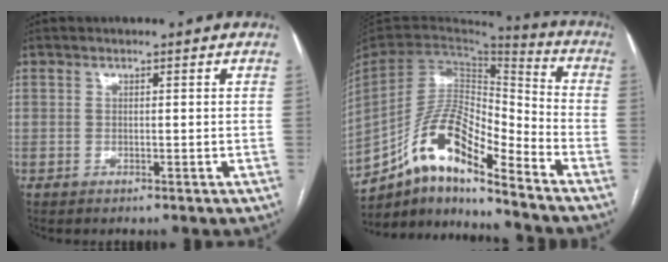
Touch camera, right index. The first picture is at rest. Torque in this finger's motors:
{"motor_torque": [0.62, -0.68, 0.94, 0.21]}